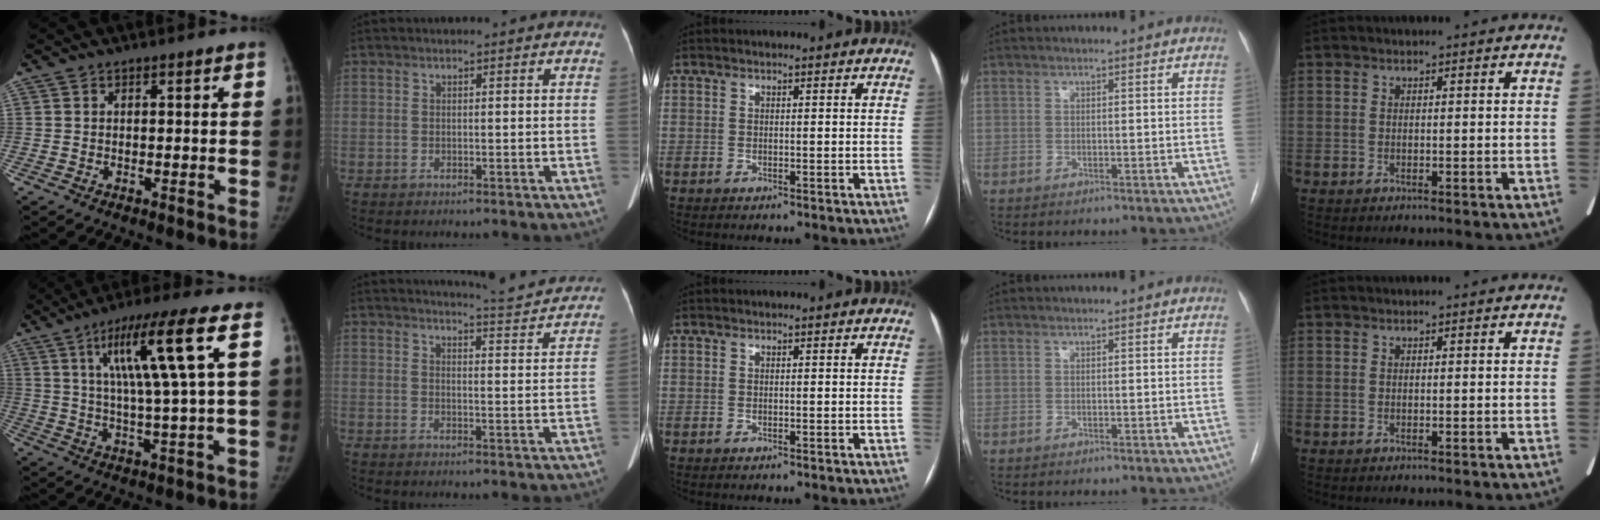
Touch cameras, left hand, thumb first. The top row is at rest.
{"thumb": {"total": 14.1, "force": [4.8, 0.3, 13.3], "torque": [-0.243, -0.006, 0.080]}, "index": {"total": 9.2, "force": [9.0, -0.5, 1.4], "torque": [-0.032, -0.019, 0.109]}}